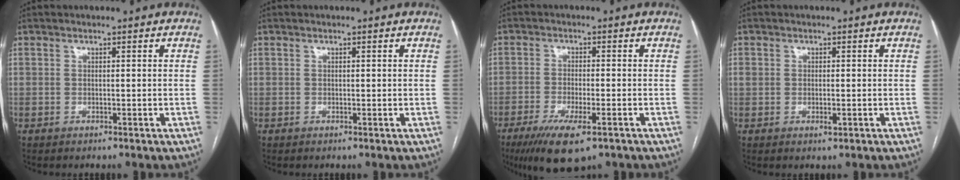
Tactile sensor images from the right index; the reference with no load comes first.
{"total": 0.0}
{"total": 9.5, "force": [-5.9, 2.2, 7.1], "torque": [-0.124, -0.022, -0.093]}
{"total": 1.9, "force": [-0.2, 1.0, 1.6], "torque": [-0.025, 0.003, 0.003]}